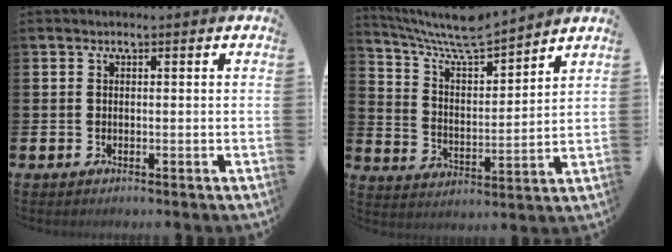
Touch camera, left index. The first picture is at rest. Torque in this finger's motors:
{"motor_torque": [0.20, -0.15, 0.47, 0.08]}